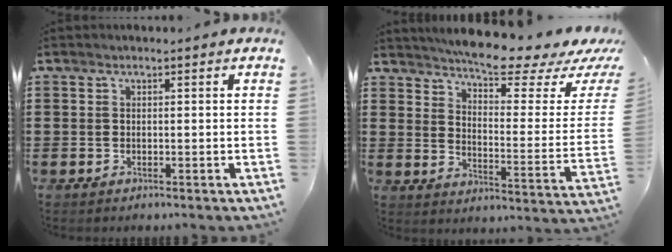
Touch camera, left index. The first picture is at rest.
{"total": 7.5, "force": [6.5, -0.3, 3.7], "torque": [-0.076, -0.055, 0.106]}